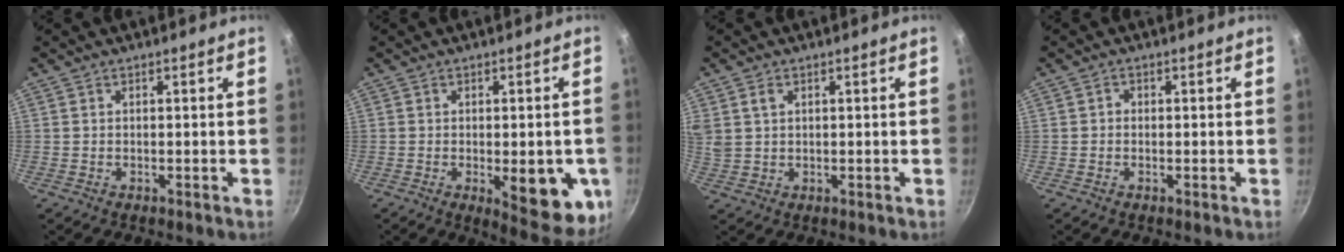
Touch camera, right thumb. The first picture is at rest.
{"total": 13.4, "force": [-3.2, 5.2, 11.9], "torque": [-0.114, -0.010, -0.033]}
{"total": 5.2, "force": [2.0, 3.9, 2.8], "torque": [-0.049, 0.004, 0.043]}
{"total": 0.9, "force": [-0.2, 0.8, 0.3], "torque": [-0.004, 0.004, -0.005]}